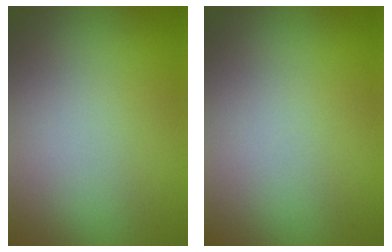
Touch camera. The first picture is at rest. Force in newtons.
{"total": 0.0}